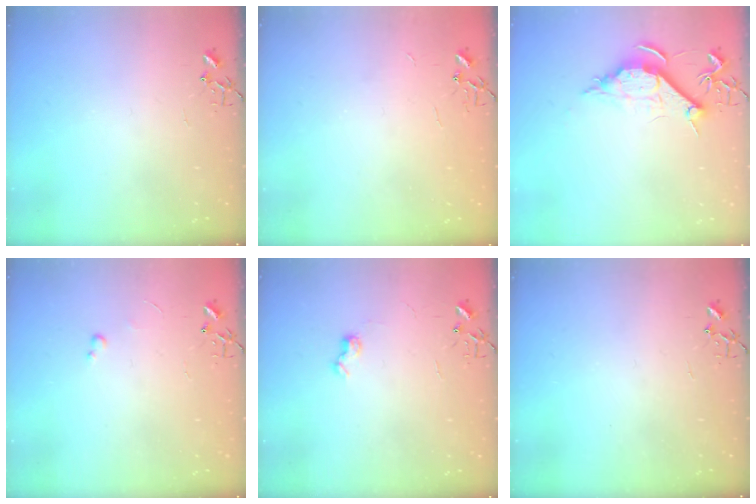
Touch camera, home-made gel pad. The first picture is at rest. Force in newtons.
{"total": 2.2, "press": 2.2, "slide": 0.3}
{"total": 9.3, "press": 9.2, "slide": 1.0}
{"total": 2.4, "press": 2.3, "slide": 0.4}
{"total": 6.0, "press": 6.0, "slide": 0.7}
{"total": 0.0}